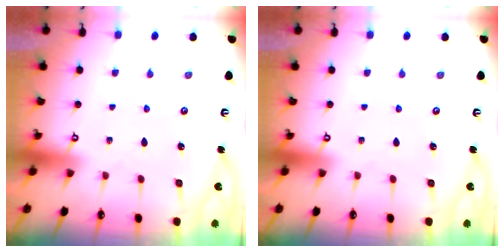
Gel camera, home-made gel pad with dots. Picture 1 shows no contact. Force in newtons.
{"total": 0.0}